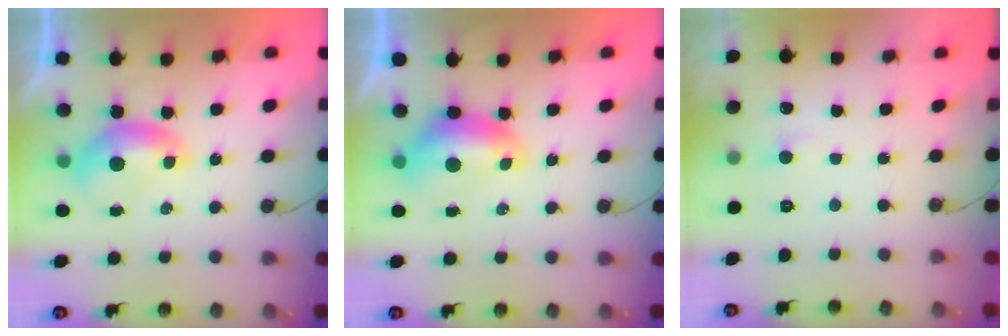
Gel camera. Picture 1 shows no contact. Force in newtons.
{"total": 1.1, "press": 1.0, "slide": 0.4}
{"total": 0.8, "press": 0.4, "slide": 0.7}